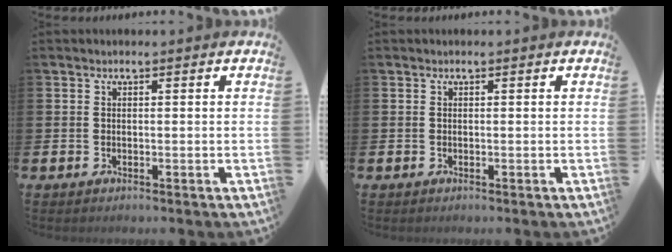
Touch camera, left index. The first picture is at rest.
{"total": 0.0}